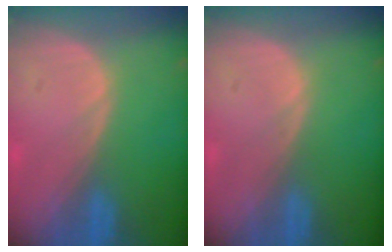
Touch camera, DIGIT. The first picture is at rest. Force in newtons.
{"total": 0.0}